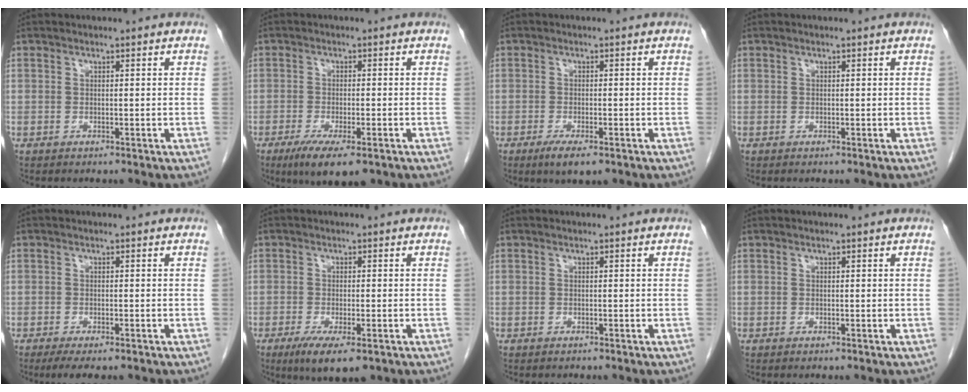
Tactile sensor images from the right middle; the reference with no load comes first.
{"total": 8.0, "force": [-5.0, 2.0, 5.9], "torque": [-0.094, -0.017, -0.077]}
{"total": 4.2, "force": [-2.5, 1.0, 3.1], "torque": [-0.055, -0.007, -0.038]}
{"total": 0.0}
{"total": 5.2, "force": [-4.0, 1.3, 3.0], "torque": [-0.042, -0.010, -0.059]}
{"total": 6.7, "force": [-3.9, 1.8, 5.2], "torque": [-0.083, -0.016, -0.060]}
{"total": 0.0}
{"total": 0.0}